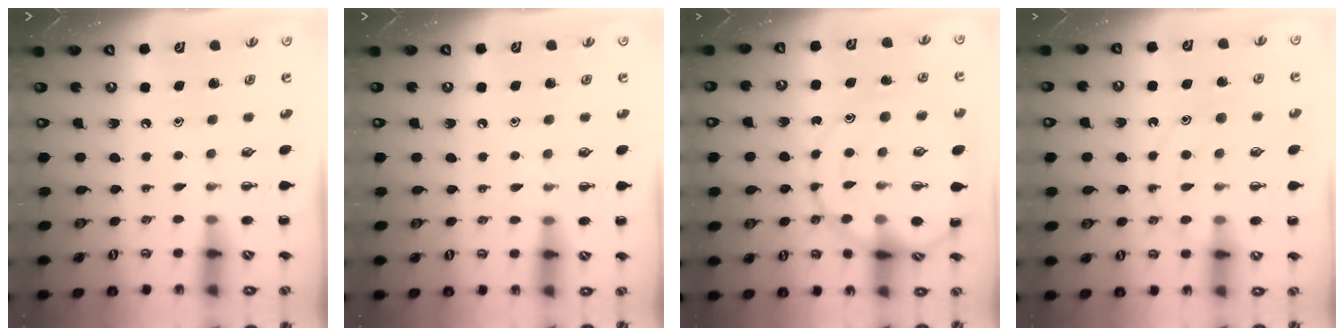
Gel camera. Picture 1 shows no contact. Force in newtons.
{"total": 6.1, "press": 5.8, "slide": 2.0}
{"total": 14.6, "press": 14.6, "slide": 1.3}
{"total": 10.6, "press": 10.6, "slide": 0.7}